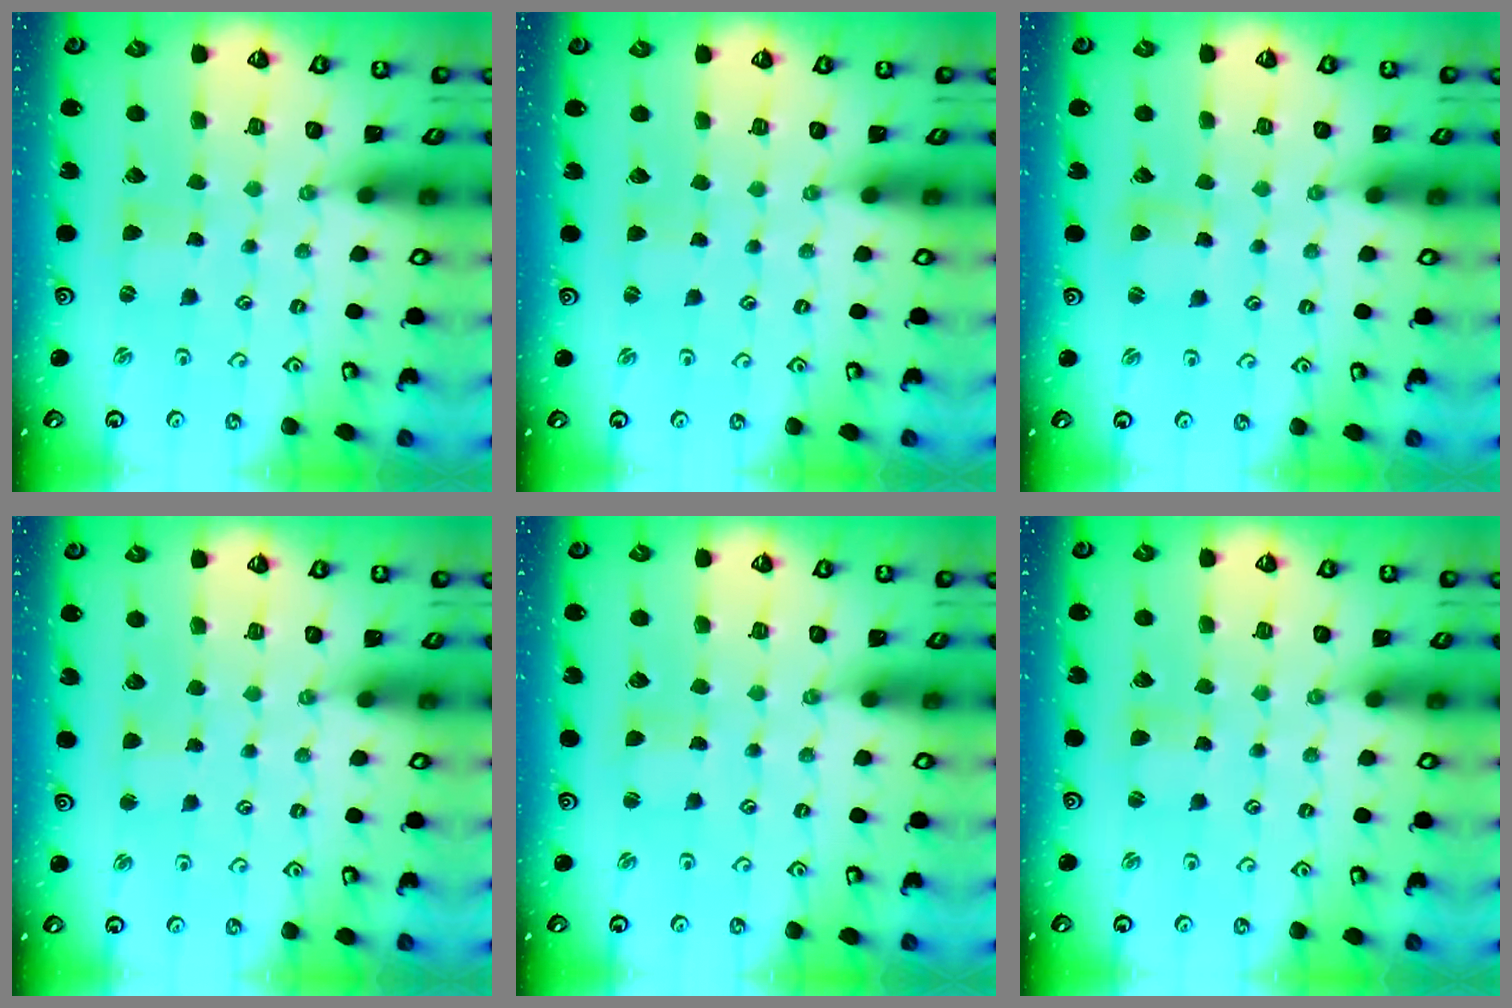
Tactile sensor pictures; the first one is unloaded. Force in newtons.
{"total": 0.8, "press": 0.8, "slide": 0.2}
{"total": 2.5, "press": 2.5, "slide": 0.3}
{"total": 1.8, "press": 1.8, "slide": 0.2}
{"total": 0.9, "press": 0.9, "slide": 0.1}
{"total": 1.3, "press": 1.2, "slide": 0.2}